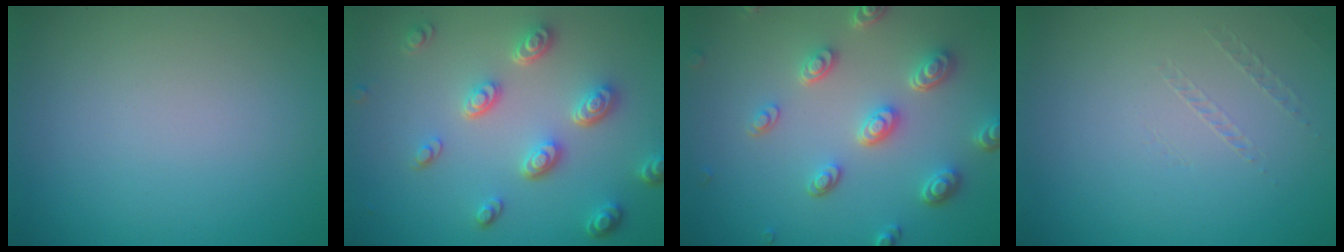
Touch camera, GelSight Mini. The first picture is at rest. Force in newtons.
{"total": 4.7, "press": 3.6, "slide": 3.0}
{"total": 4.9, "press": 3.8, "slide": 3.1}
{"total": 0.5, "press": 0.2, "slide": 0.5}